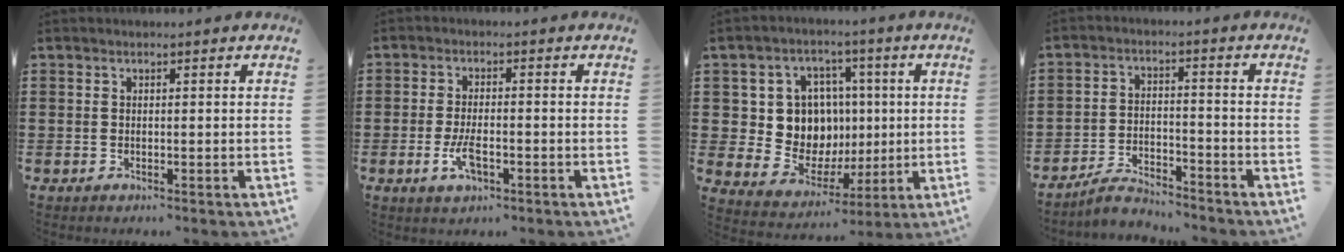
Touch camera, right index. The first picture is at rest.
{"total": 4.4, "force": [-1.5, 1.7, 3.8], "torque": [-0.086, -0.003, -0.033]}
{"total": 9.7, "force": [1.4, 8.9, 3.7], "torque": [-0.088, 0.010, 0.038]}
{"total": 4.5, "force": [-4.4, 0.5, 1.0], "torque": [-0.025, 0.005, -0.088]}